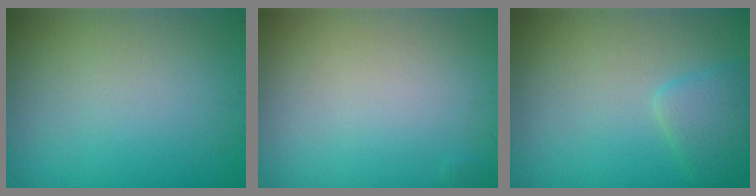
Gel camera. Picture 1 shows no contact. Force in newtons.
{"total": 0.0}
{"total": 2.3, "press": 2.3, "slide": 0.2}